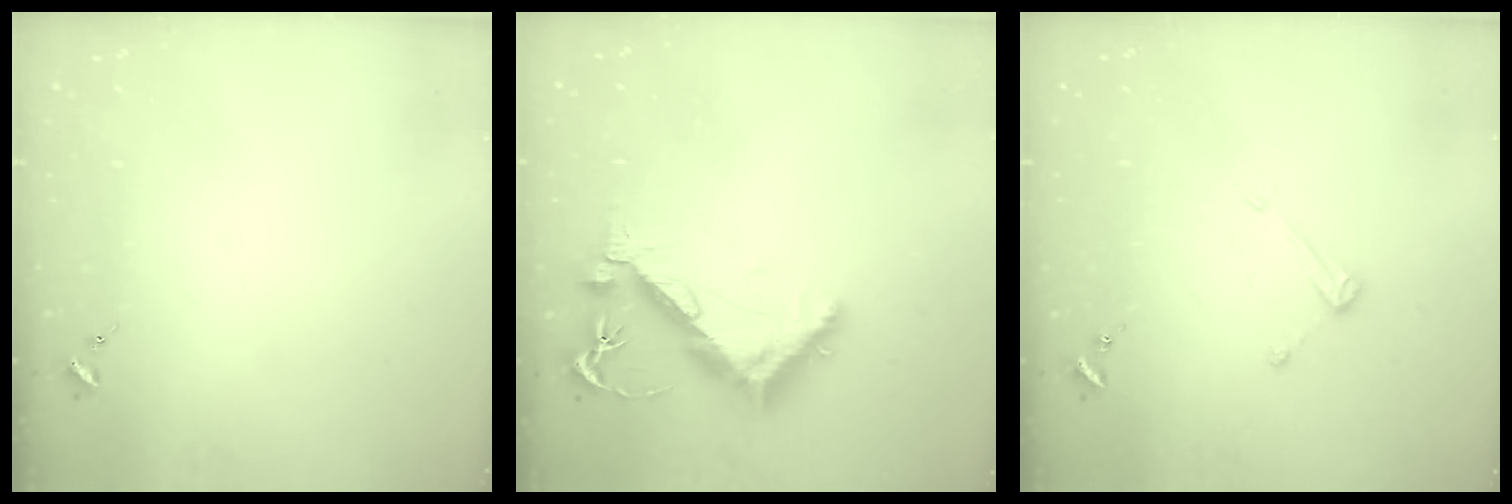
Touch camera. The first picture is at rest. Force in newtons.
{"total": 11.0, "press": 10.9, "slide": 1.1}
{"total": 3.9, "press": 3.9, "slide": 0.4}